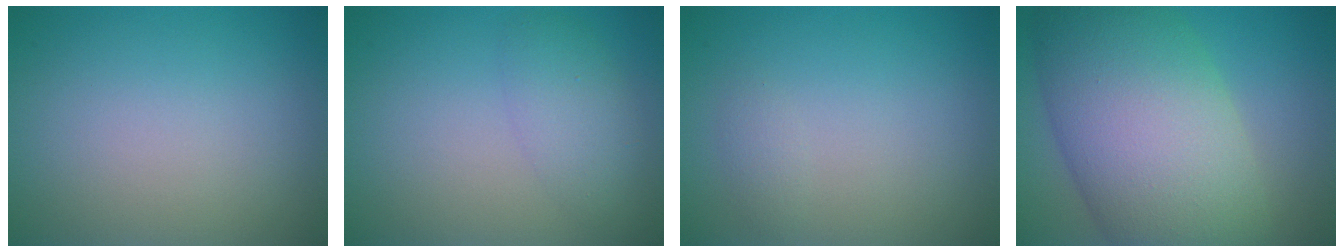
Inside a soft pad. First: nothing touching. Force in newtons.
{"total": 2.7, "press": 2.7, "slide": 0.1}
{"total": 0.7, "press": 0.7, "slide": 0.1}
{"total": 14.2, "press": 14.2, "slide": 0.9}